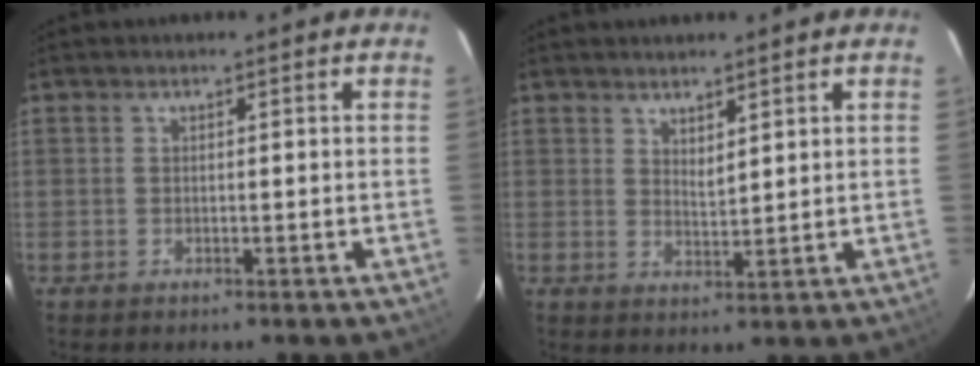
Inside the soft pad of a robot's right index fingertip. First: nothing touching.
{"total": 2.7, "force": [2.1, 0.7, 1.5], "torque": [-0.024, -0.003, 0.037]}